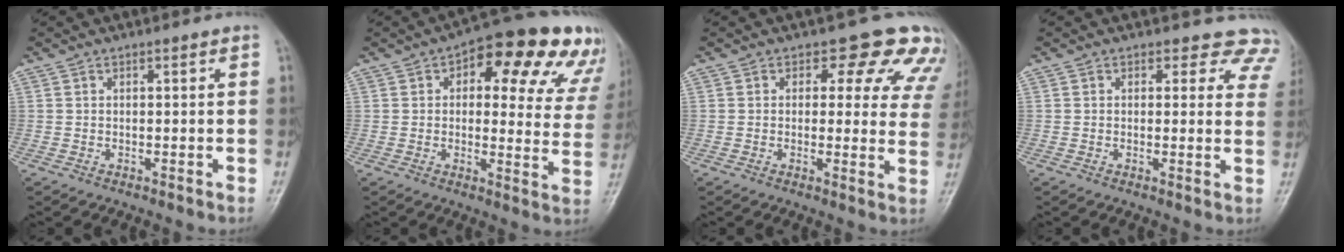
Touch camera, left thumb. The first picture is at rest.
{"total": 20.0, "force": [10.5, 9.4, 14.2], "torque": [-0.132, -0.004, 0.121]}
{"total": 10.9, "force": [7.8, 5.9, 4.7], "torque": [0.002, -0.030, 0.060]}
{"total": 7.7, "force": [6.6, 3.9, 0.3], "torque": [0.056, -0.025, 0.037]}